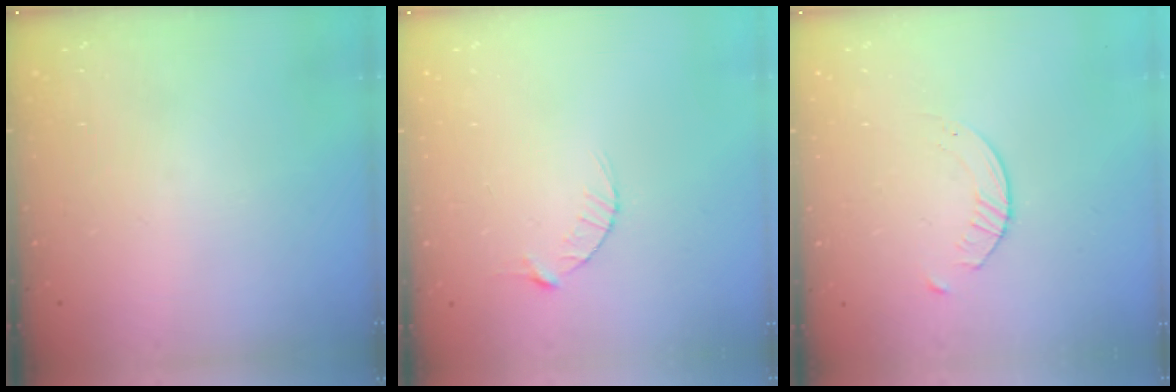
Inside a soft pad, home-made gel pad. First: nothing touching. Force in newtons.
{"total": 2.9, "press": 2.9, "slide": 0.4}
{"total": 2.8, "press": 2.7, "slide": 0.3}